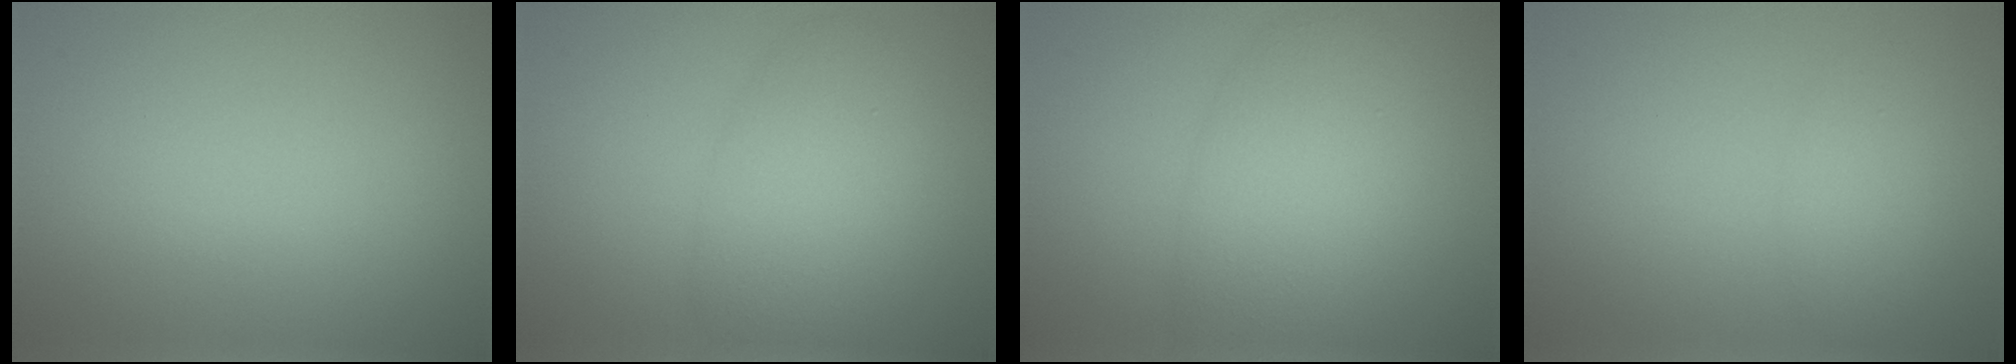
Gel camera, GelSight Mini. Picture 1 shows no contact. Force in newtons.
{"total": 6.4, "press": 6.4, "slide": 0.1}
{"total": 6.5, "press": 6.5, "slide": 0.2}
{"total": 1.7, "press": 1.7, "slide": 0.1}